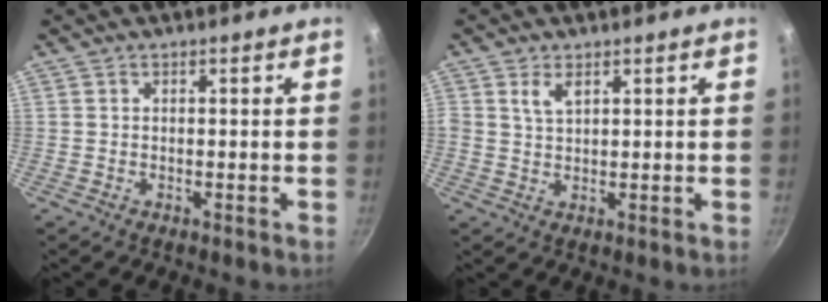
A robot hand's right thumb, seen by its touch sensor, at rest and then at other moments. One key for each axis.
{"total": 3.0, "fx": 1.5, "fy": 1.6, "fz": 2.0, "tx": -0.034, "ty": -0.008, "tz": 0.028}